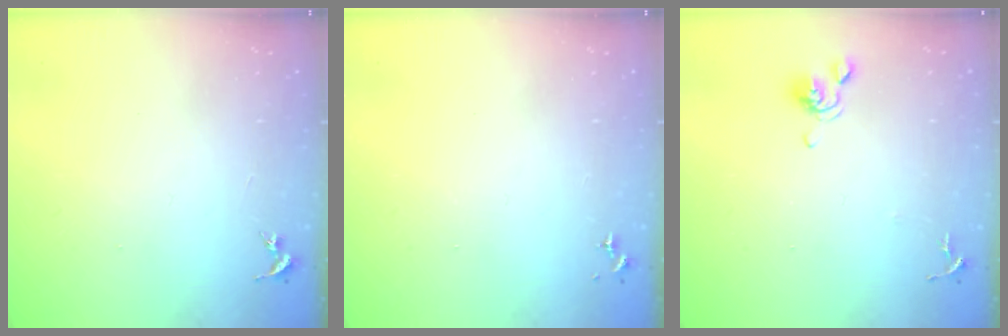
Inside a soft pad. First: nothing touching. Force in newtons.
{"total": 0.0}
{"total": 6.9, "press": 6.7, "slide": 1.6}